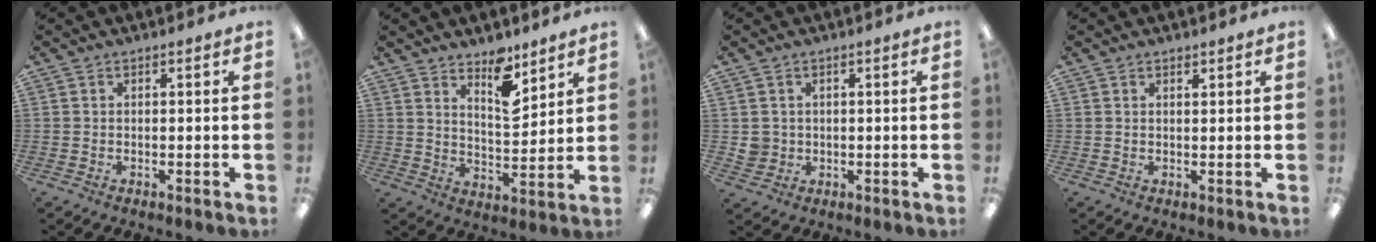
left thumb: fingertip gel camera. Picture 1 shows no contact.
{"total": 9.4, "force": [7.1, 3.5, 5.1], "torque": [-0.062, -0.049, 0.119]}
{"total": 3.0, "force": [0.7, 2.9, 0.3], "torque": [-0.013, 0.006, 0.014]}
{"total": 1.0, "force": [1.0, 0.3, 0.3], "torque": [-0.006, -0.001, 0.018]}